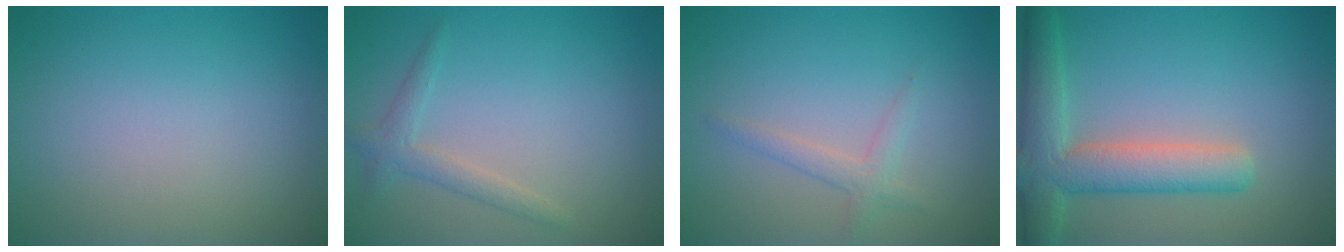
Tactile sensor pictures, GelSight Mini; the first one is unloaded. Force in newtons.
{"total": 1.8, "press": 1.8, "slide": 0.1}
{"total": 1.6, "press": 1.6, "slide": 0.1}
{"total": 6.0, "press": 6.0, "slide": 0.4}